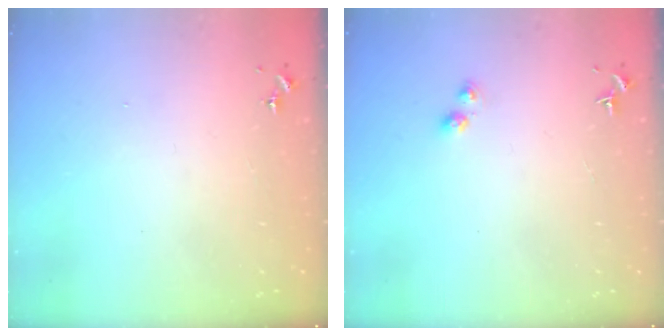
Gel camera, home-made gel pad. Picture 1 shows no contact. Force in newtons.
{"total": 3.4, "press": 3.4, "slide": 0.6}